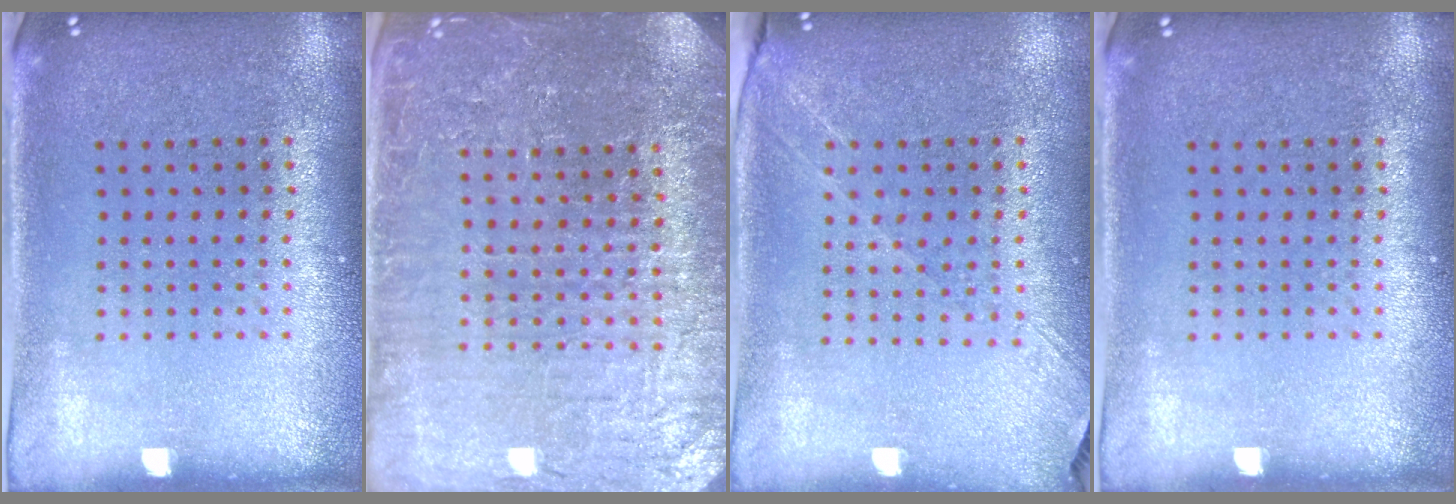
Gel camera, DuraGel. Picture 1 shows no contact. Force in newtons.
{"total": 4.5, "press": 4.2, "slide": 1.4}
{"total": 1.3, "press": 1.2, "slide": 0.6}
{"total": 0.0}